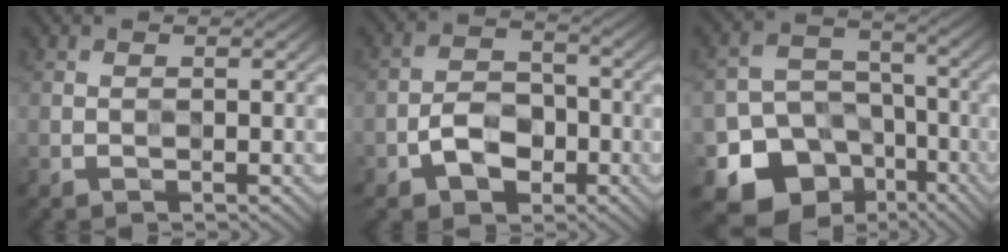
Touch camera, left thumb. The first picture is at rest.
{"total": 5.9, "force": [-2.7, 3.9, 3.6], "torque": [-0.063, 0.003, -0.058]}
{"total": 14.0, "force": [-7.3, 10.8, 4.9], "torque": [-0.118, -0.033, -0.119]}